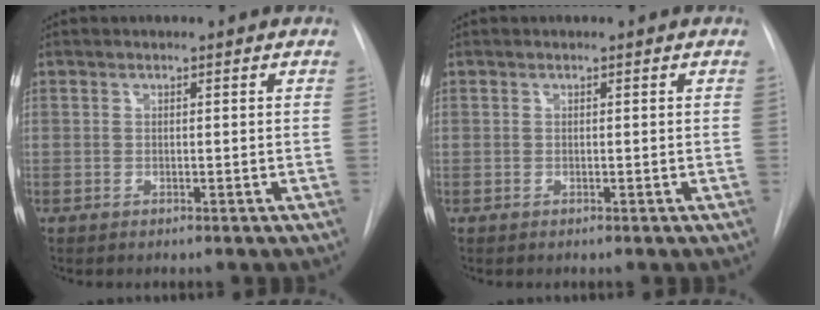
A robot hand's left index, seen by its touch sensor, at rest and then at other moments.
{"total": 0.0}